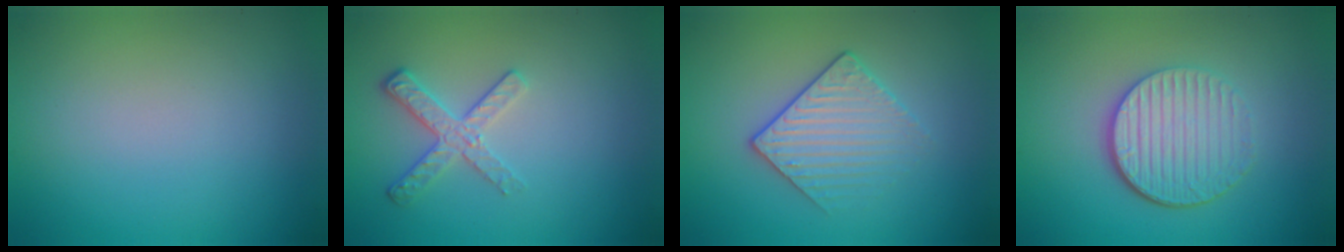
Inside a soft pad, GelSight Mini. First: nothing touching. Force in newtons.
{"total": 2.6, "press": 2.4, "slide": 1.2}
{"total": 2.9, "press": 2.6, "slide": 1.2}
{"total": 5.3, "press": 3.8, "slide": 3.6}